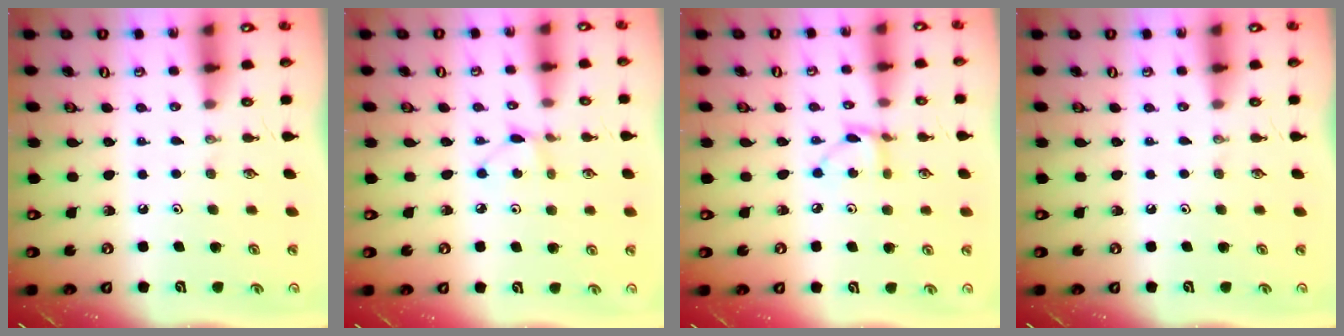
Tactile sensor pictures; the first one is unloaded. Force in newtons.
{"total": 4.1, "press": 4.1, "slide": 0.7}
{"total": 3.9, "press": 3.9, "slide": 0.1}
{"total": 0.0}